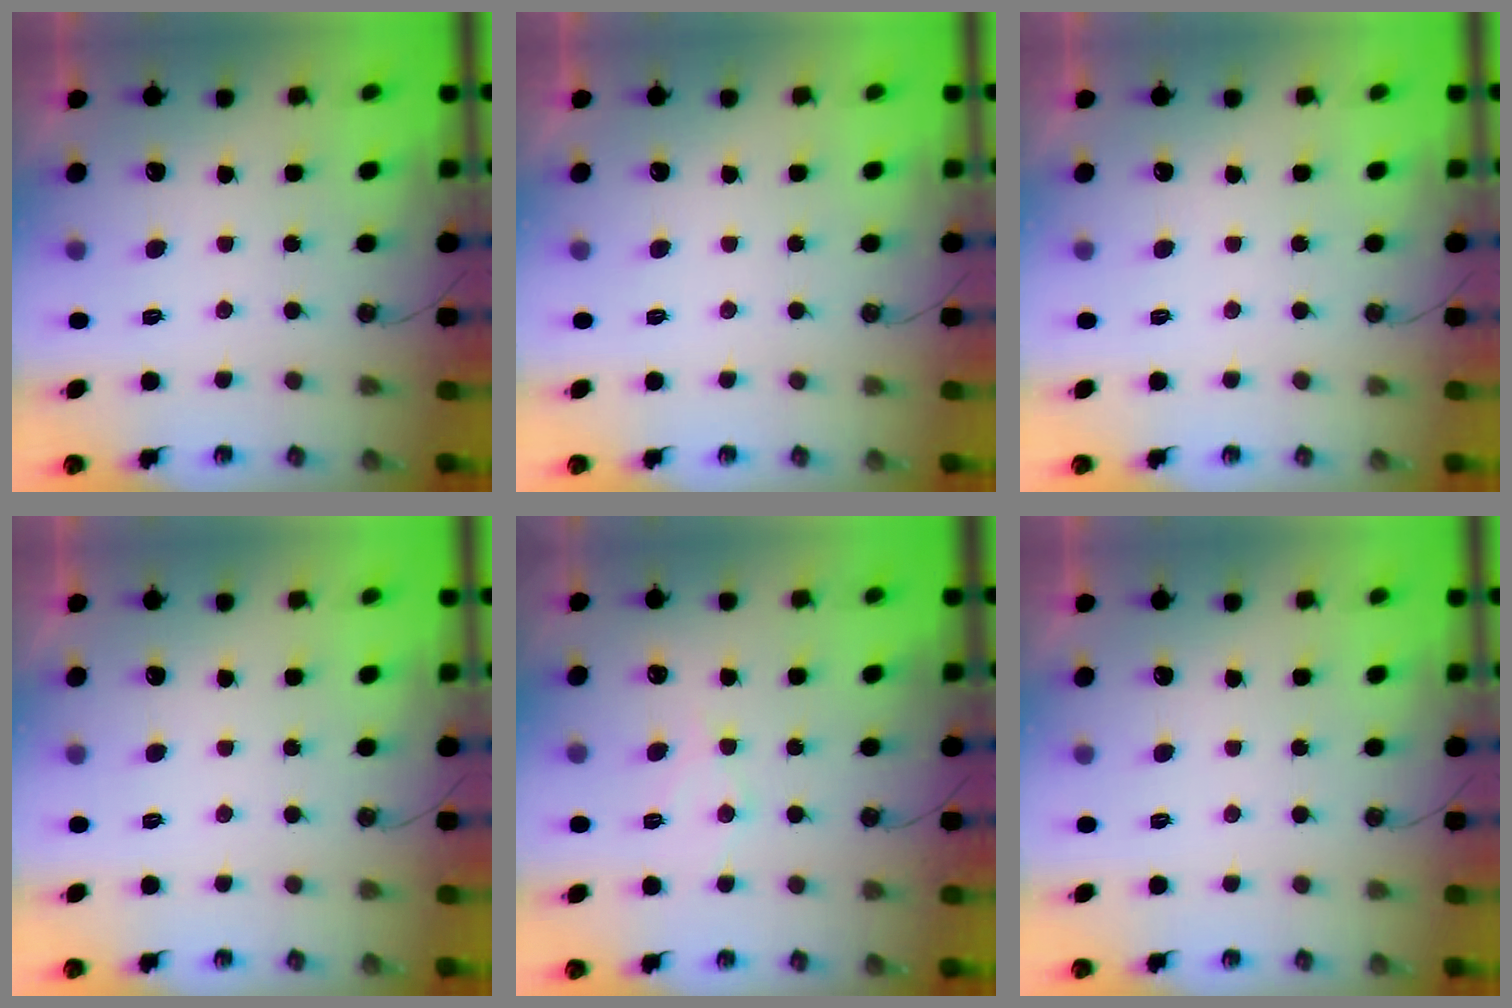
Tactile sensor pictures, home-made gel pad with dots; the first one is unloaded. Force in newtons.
{"total": 0.0}
{"total": 0.0}
{"total": 0.0}
{"total": 6.1, "press": 6.1, "slide": 0.5}
{"total": 0.0}